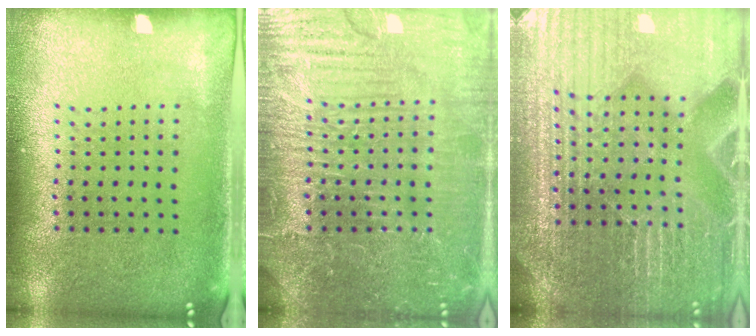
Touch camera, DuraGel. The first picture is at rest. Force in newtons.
{"total": 5.7, "press": 5.6, "slide": 0.7}
{"total": 5.3, "press": 4.9, "slide": 2.1}